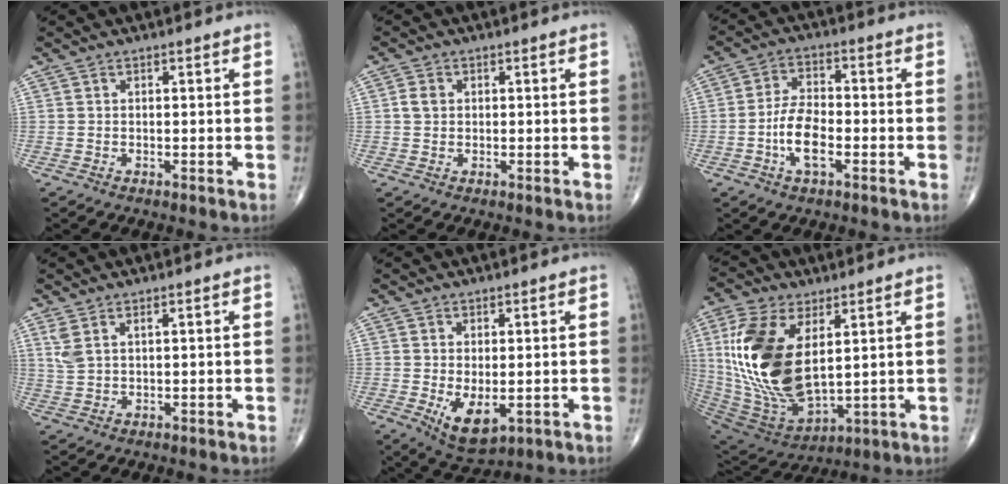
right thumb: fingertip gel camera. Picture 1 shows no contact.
{"total": 2.2, "force": [0.3, 1.8, 1.2], "torque": [-0.019, 0.003, 0.006]}
{"total": 10.1, "force": [-2.9, 4.8, 8.4], "torque": [-0.159, 0.019, -0.061]}
{"total": 3.3, "force": [1.8, 1.2, 2.5], "torque": [-0.061, 0.001, 0.045]}
{"total": 6.9, "force": [-1.2, 3.5, 5.8], "torque": [-0.089, -0.017, -0.005]}
{"total": 22.3, "force": [4.7, 11.7, 18.4], "torque": [-0.372, -0.031, 0.098]}